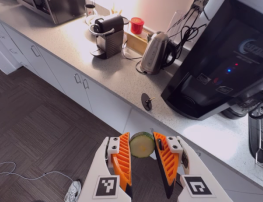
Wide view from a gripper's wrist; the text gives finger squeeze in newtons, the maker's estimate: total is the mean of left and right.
{"total": 7.6, "left": 8.0, "right": 7.2}